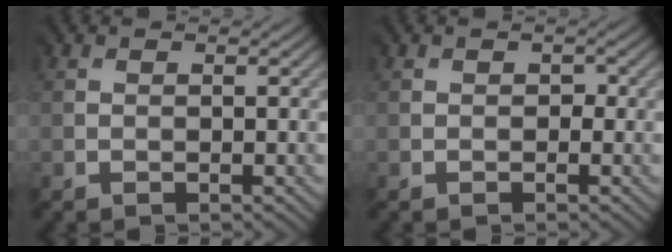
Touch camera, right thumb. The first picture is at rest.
{"total": 0.7, "force": [0.0, 0.6, -0.2], "torque": [0.009, -0.002, 0.005]}